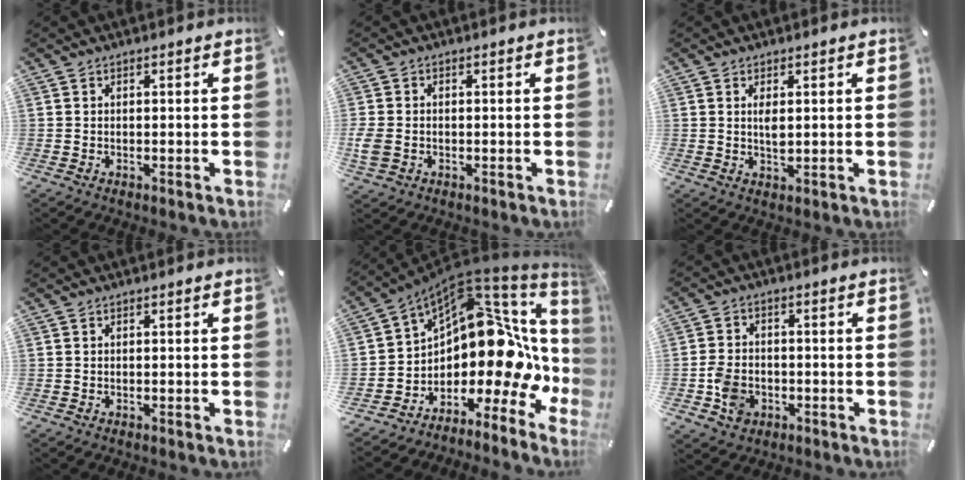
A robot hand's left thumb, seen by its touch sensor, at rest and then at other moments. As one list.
[{"total": 3.9, "force": [-0.8, 3.0, 2.4], "torque": [-0.062, -0.001, -0.016]}, {"total": 2.6, "force": [0.5, 1.2, 2.3], "torque": [-0.049, -0.003, 0.003]}, {"total": 0.0}, {"total": 17.6, "force": [4.9, 9.1, 14.2], "torque": [-0.228, -0.094, 0.085]}, {"total": 6.5, "force": [-2.2, 5.2, 3.1], "torque": [-0.068, 0.011, -0.038]}]